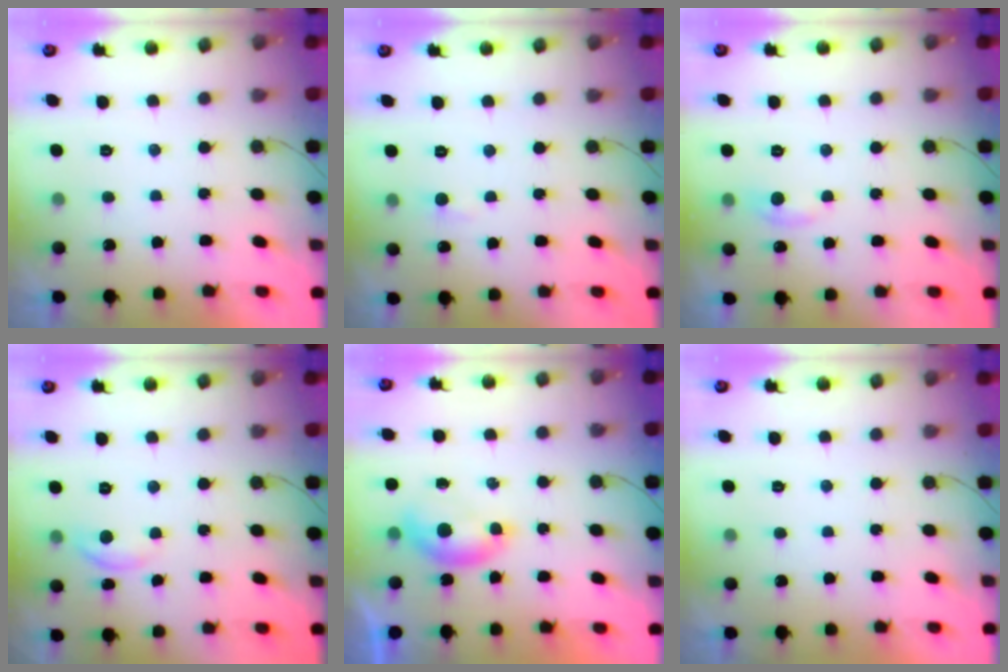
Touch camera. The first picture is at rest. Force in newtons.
{"total": 4.2, "press": 4.2, "slide": 0.6}
{"total": 5.1, "press": 5.1, "slide": 0.7}
{"total": 5.2, "press": 5.2, "slide": 0.4}
{"total": 5.9, "press": 5.8, "slide": 0.8}
{"total": 0.0}